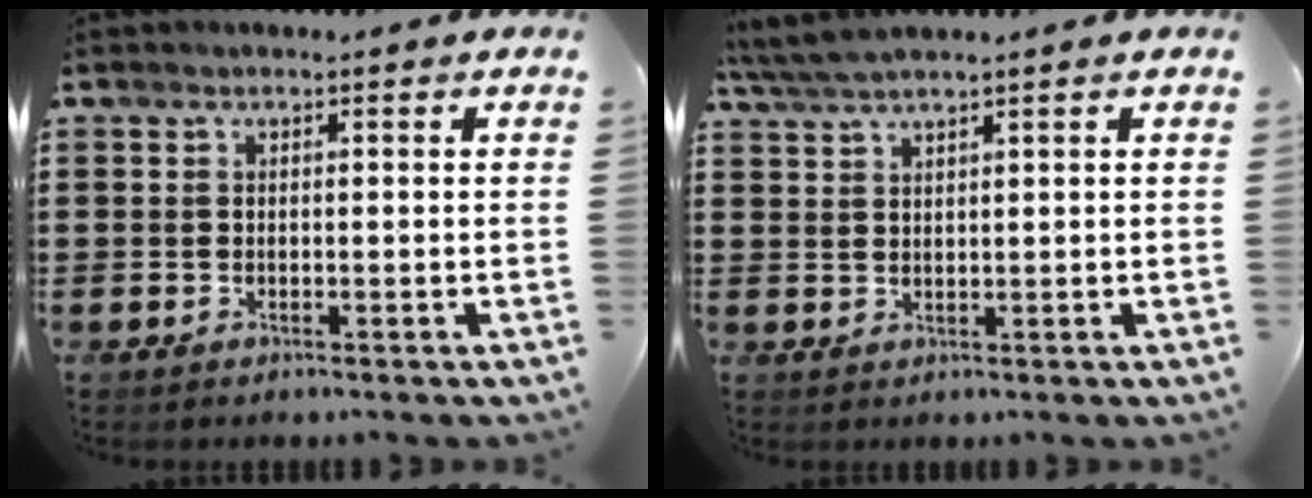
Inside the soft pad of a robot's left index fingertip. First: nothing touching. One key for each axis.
{"total": 3.2, "fx": 2.7, "fy": -0.2, "fz": 1.6, "tx": -0.039, "ty": -0.001, "tz": 0.051}